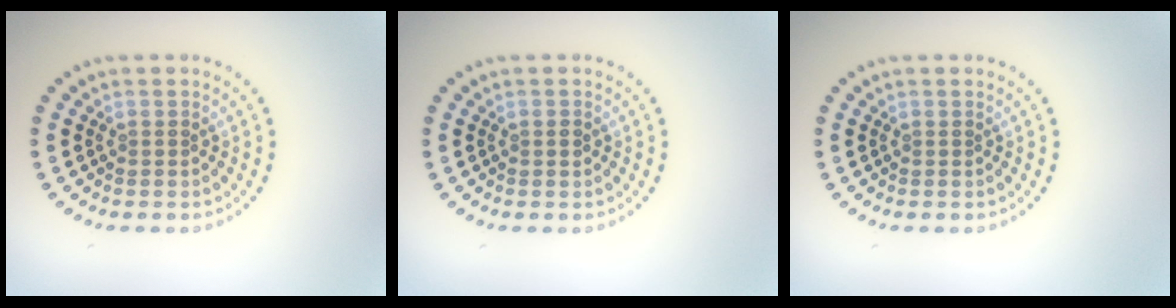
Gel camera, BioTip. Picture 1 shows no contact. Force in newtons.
{"total": 0.7, "press": 0.7, "slide": 0.1}
{"total": 0.0}